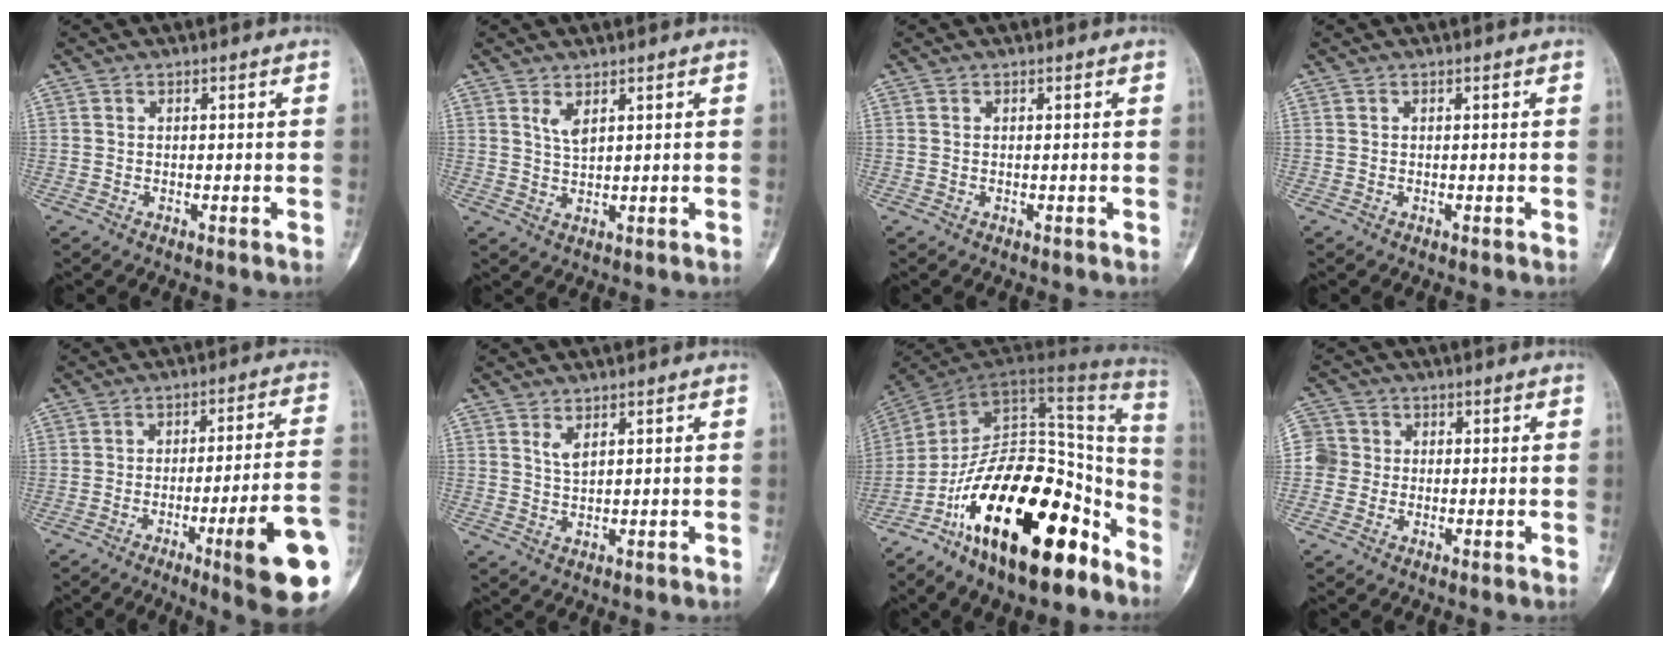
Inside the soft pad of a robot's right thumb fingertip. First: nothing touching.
{"total": 2.4, "force": [1.5, 0.9, 1.7], "torque": [-0.034, -0.010, 0.036]}
{"total": 0.0}
{"total": 0.0}
{"total": 17.2, "force": [-6.2, 1.9, 15.9], "torque": [-0.180, 0.017, -0.082]}
{"total": 1.9, "force": [1.3, 0.8, 1.2], "torque": [-0.025, -0.008, 0.030]}
{"total": 28.5, "force": [-15.8, 13.2, 19.7], "torque": [-0.262, 0.102, -0.260]}
{"total": 4.4, "force": [-0.3, 4.3, 0.7], "torque": [0.011, 0.010, -0.018]}